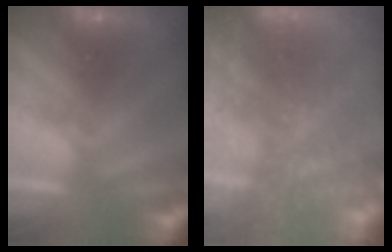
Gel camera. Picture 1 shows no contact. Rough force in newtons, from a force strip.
{"total": 5.7}